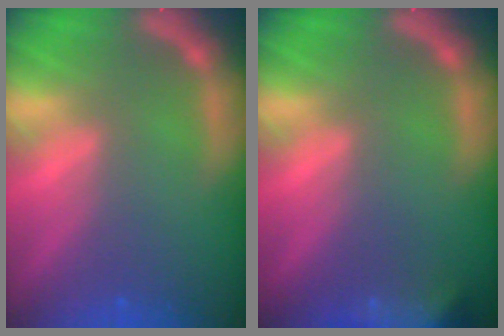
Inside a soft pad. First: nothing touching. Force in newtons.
{"total": 8.5}